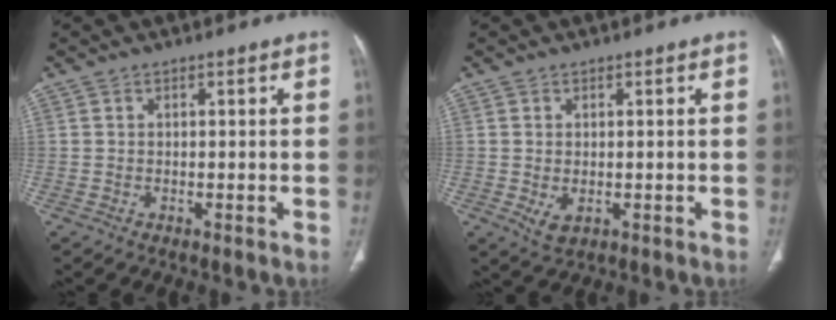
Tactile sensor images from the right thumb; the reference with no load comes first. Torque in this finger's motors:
{"motor_torque": [-0.10, 0.06, 0.19, 0.43, 0.12]}